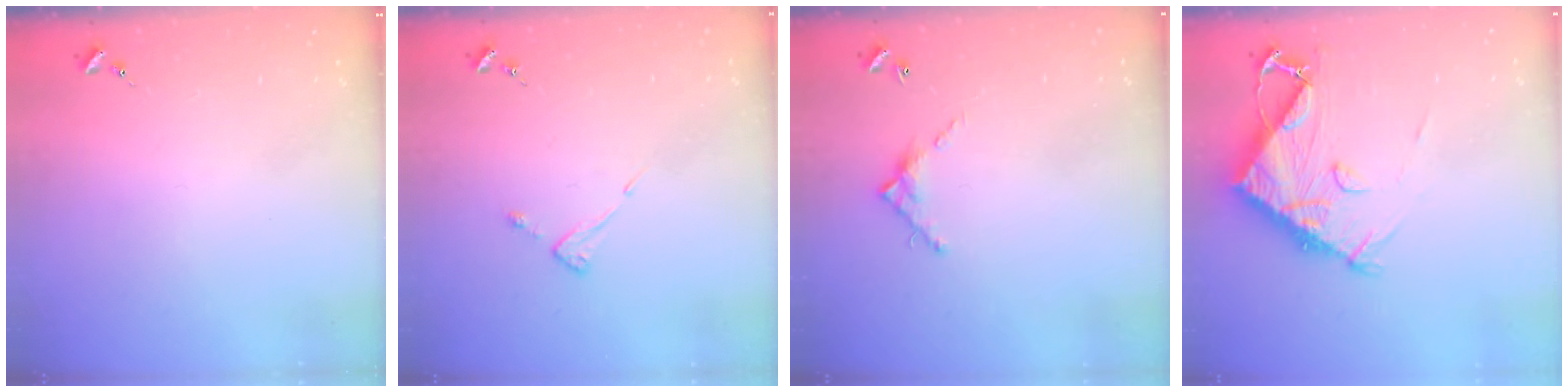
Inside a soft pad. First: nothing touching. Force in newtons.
{"total": 3.9, "press": 3.8, "slide": 0.4}
{"total": 7.0, "press": 7.0, "slide": 0.2}
{"total": 10.6, "press": 10.5, "slide": 1.0}